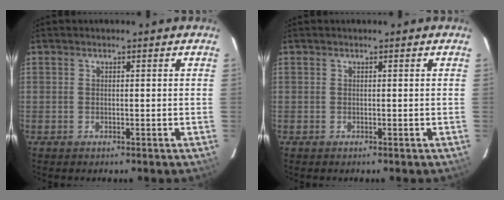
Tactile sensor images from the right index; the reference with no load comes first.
{"total": 0.0}